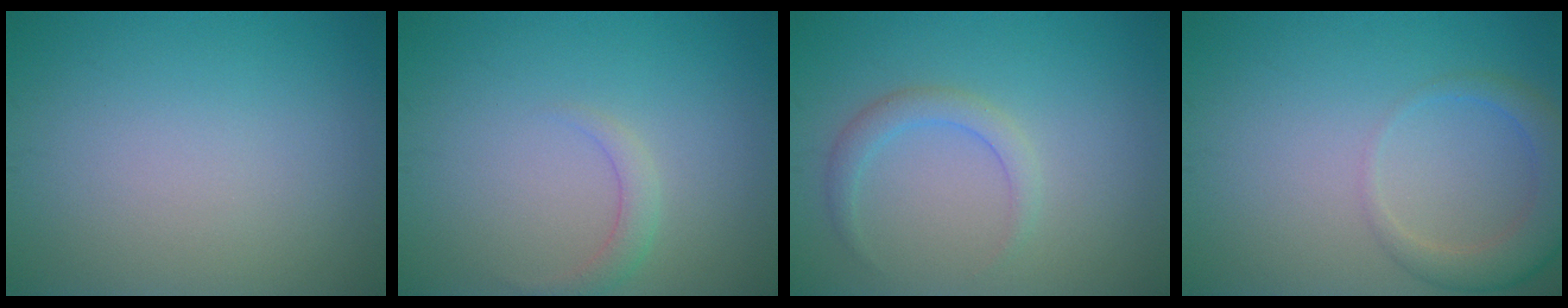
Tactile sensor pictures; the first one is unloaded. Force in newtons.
{"total": 1.5, "press": 1.5, "slide": 0.1}
{"total": 2.0, "press": 2.0, "slide": 0.2}
{"total": 3.5, "press": 3.5, "slide": 0.2}